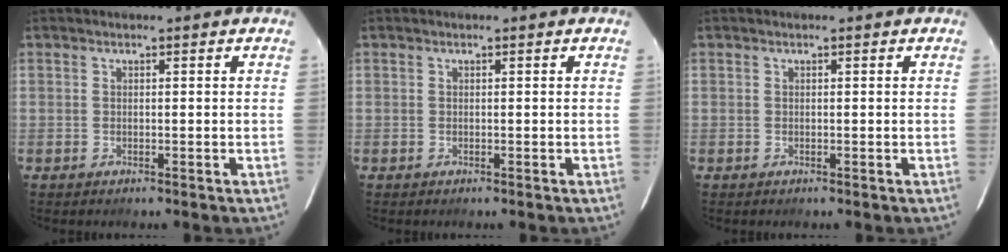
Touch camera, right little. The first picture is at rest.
{"total": 0.0}
{"total": 0.0}